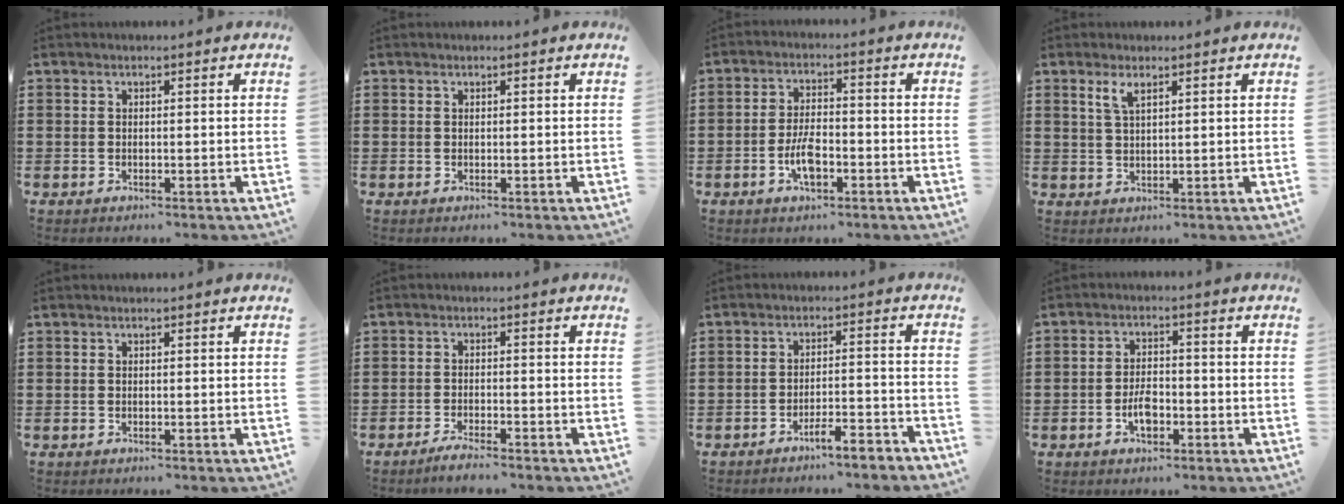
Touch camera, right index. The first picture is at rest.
{"total": 0.0}
{"total": 5.3, "force": [-2.0, 2.2, 4.3], "torque": [-0.092, 0.002, -0.041]}
{"total": 2.8, "force": [1.6, 0.8, 2.1], "torque": [-0.046, 0.005, 0.027]}
{"total": 0.0}
{"total": 2.4, "force": [-2.2, -0.1, 0.8], "torque": [-0.015, 0.003, -0.043]}
{"total": 4.5, "force": [-4.1, -0.1, 1.9], "torque": [-0.033, -0.004, -0.077]}
{"total": 4.0, "force": [-1.6, 2.0, 3.0], "torque": [-0.060, 0.003, -0.032]}